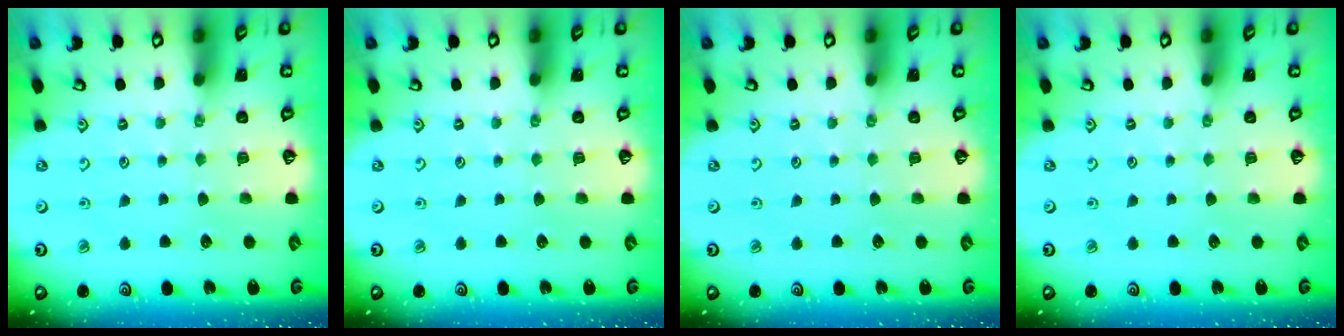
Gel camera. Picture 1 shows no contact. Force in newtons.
{"total": 0.0}
{"total": 0.0}
{"total": 0.0}